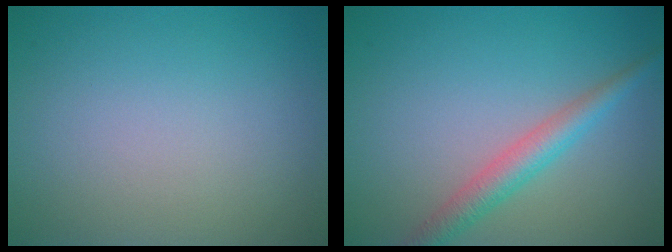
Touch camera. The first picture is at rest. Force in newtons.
{"total": 3.0, "press": 3.0, "slide": 0.1}